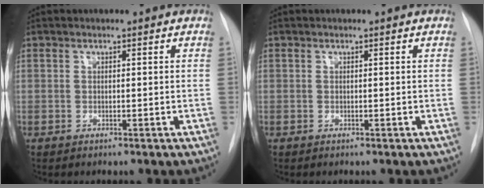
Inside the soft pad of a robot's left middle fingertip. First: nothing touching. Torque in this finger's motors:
{"motor_torque": [-0.06, 0.06, -0.04, 0.00]}